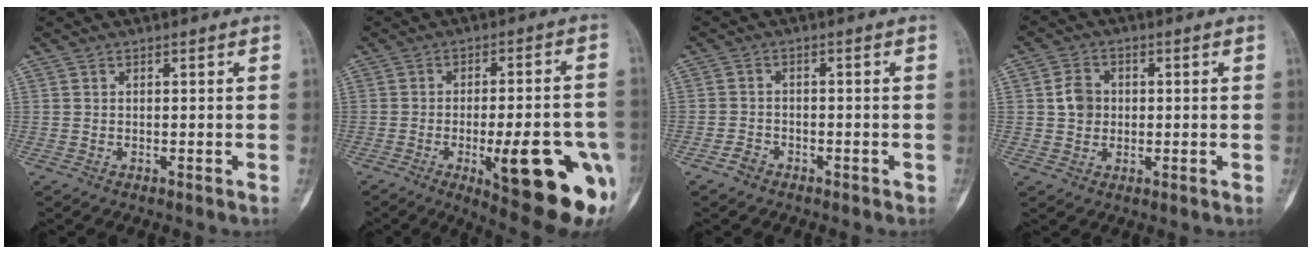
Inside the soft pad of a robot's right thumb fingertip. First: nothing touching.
{"total": 20.3, "force": [-6.9, 5.6, 18.3], "torque": [-0.183, 0.008, -0.077]}
{"total": 2.6, "force": [-1.8, 1.7, 0.5], "torque": [-0.009, 0.013, -0.034]}
{"total": 4.9, "force": [0.2, 4.2, 2.6], "torque": [-0.027, 0.005, -0.002]}